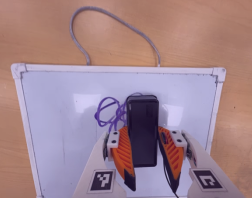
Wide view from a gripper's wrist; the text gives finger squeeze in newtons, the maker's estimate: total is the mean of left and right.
{"total": 13.6, "left": 11.7, "right": 15.5}